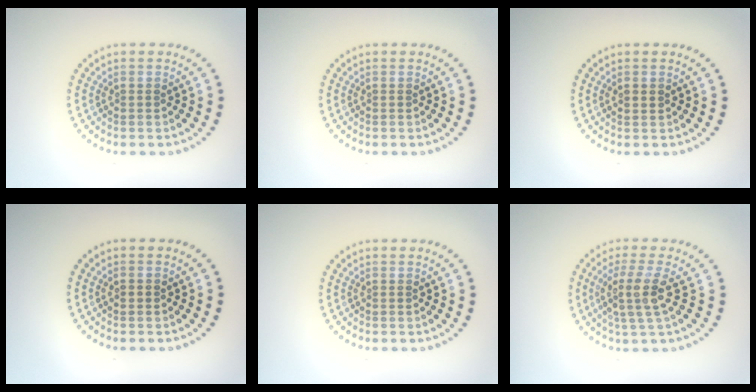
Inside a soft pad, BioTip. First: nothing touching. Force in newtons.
{"total": 0.0}
{"total": 1.4, "press": 1.4, "slide": 0.1}
{"total": 0.7, "press": 0.7, "slide": 0.1}
{"total": 0.0}
{"total": 3.6, "press": 2.8, "slide": 2.3}